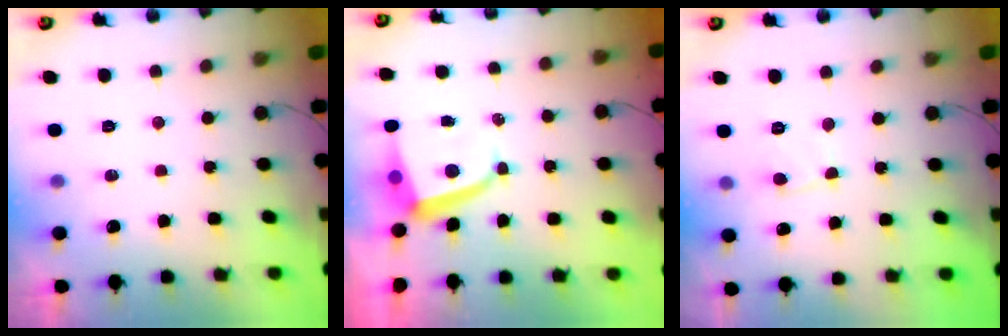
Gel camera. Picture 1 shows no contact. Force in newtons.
{"total": 4.2, "press": 4.2, "slide": 0.5}
{"total": 2.4, "press": 2.4, "slide": 0.1}